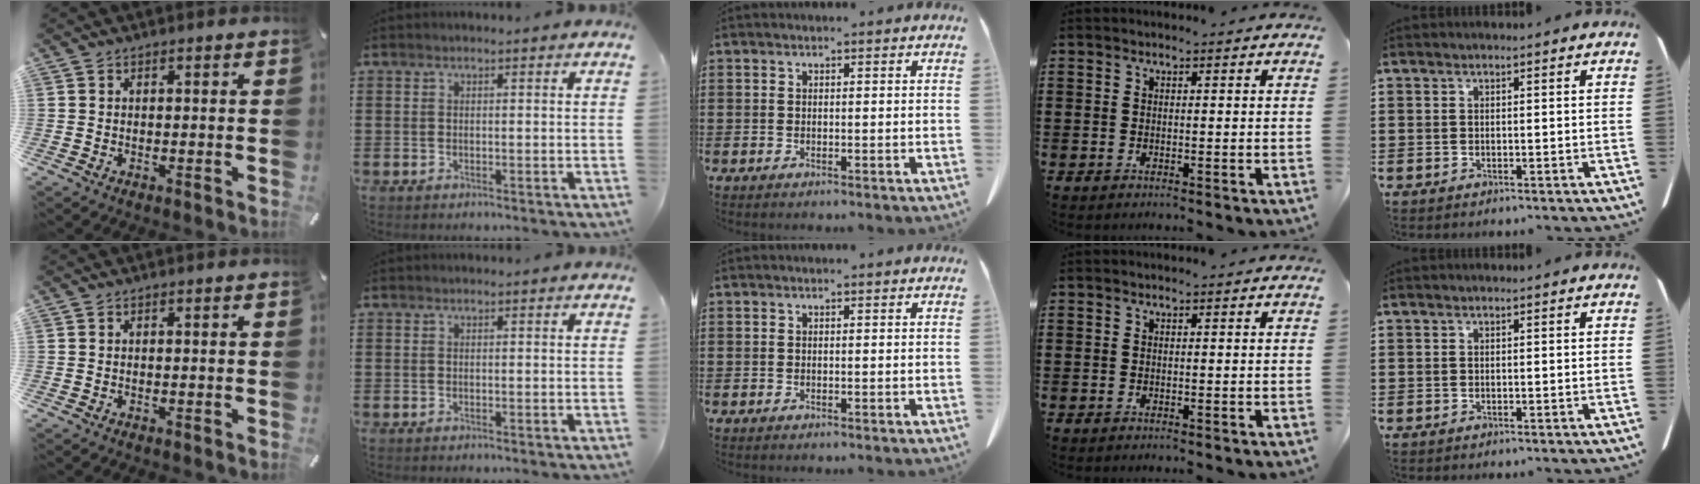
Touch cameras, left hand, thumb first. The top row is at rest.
{}